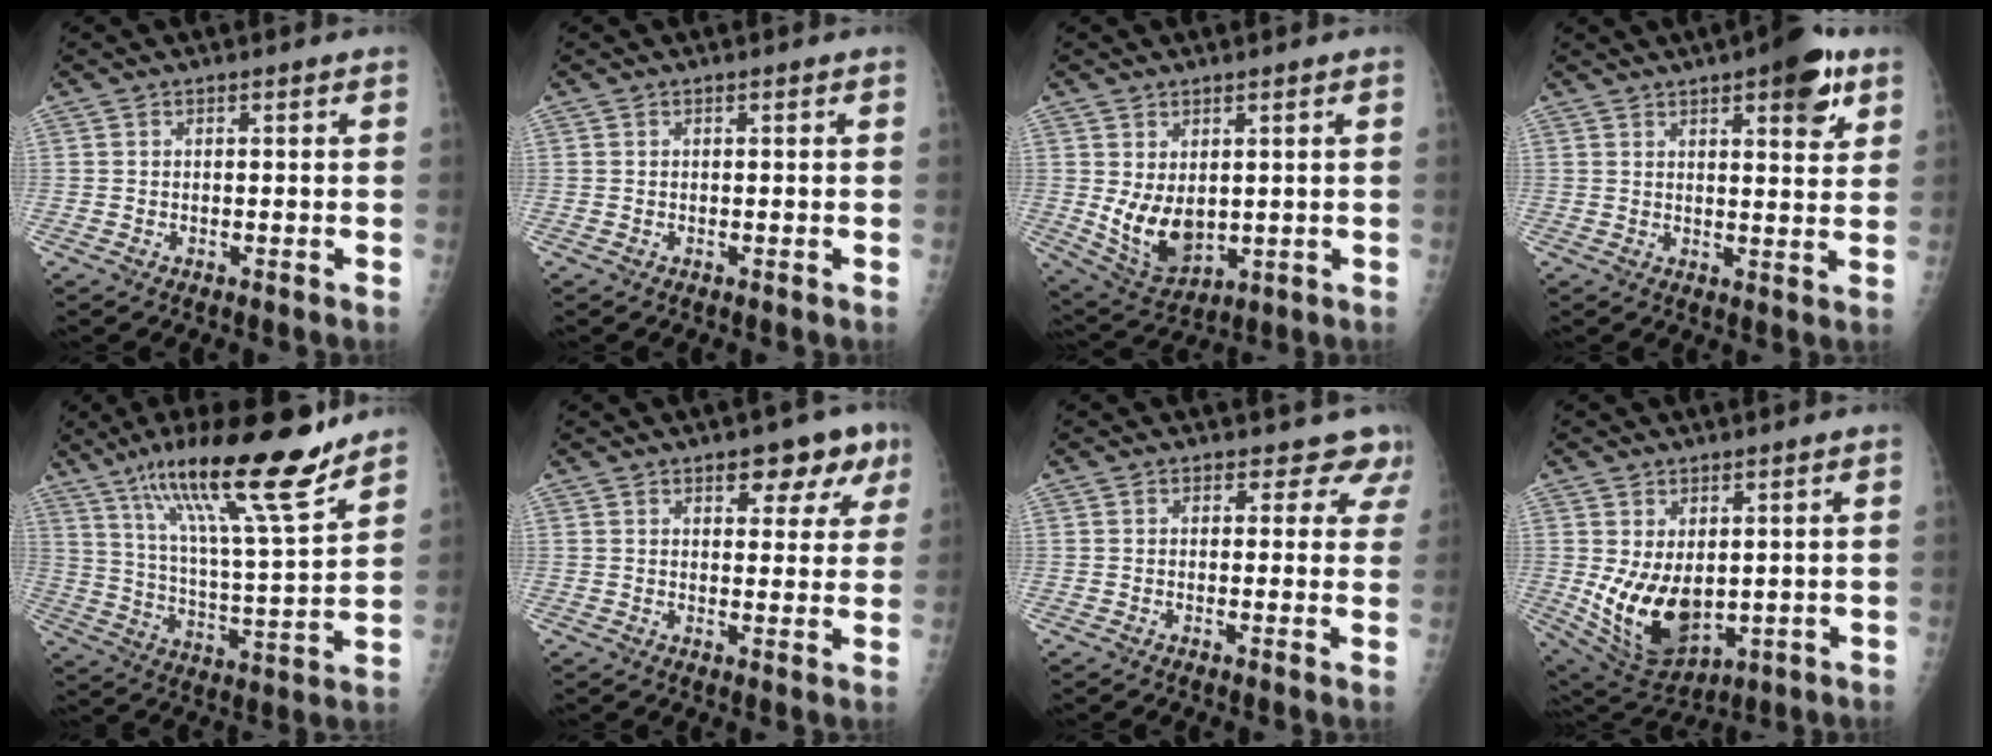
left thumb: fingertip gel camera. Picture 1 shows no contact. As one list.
[{"total": 0.0}, {"total": 9.0, "force": [0.6, 6.0, 6.6], "torque": [-0.099, -0.021, 0.034]}, {"total": 10.0, "force": [5.4, 3.3, 7.8], "torque": [-0.082, -0.019, 0.066]}, {"total": 21.5, "force": [15.4, 2.7, 14.8], "torque": [-0.229, -0.071, 0.261]}, {"total": 8.5, "force": [4.7, 4.4, 5.6], "torque": [-0.028, -0.015, 0.055]}, {"total": 4.9, "force": [3.9, 2.9, 0.4], "torque": [0.037, -0.016, 0.022]}, {"total": 12.6, "force": [0.0, 8.0, 9.7], "torque": [-0.153, -0.023, 0.031]}]